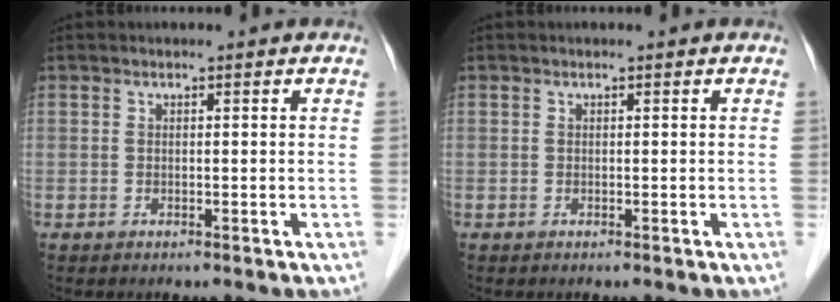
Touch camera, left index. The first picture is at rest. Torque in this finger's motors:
{"motor_torque": [0.00, 0.00, 0.00, 0.00]}